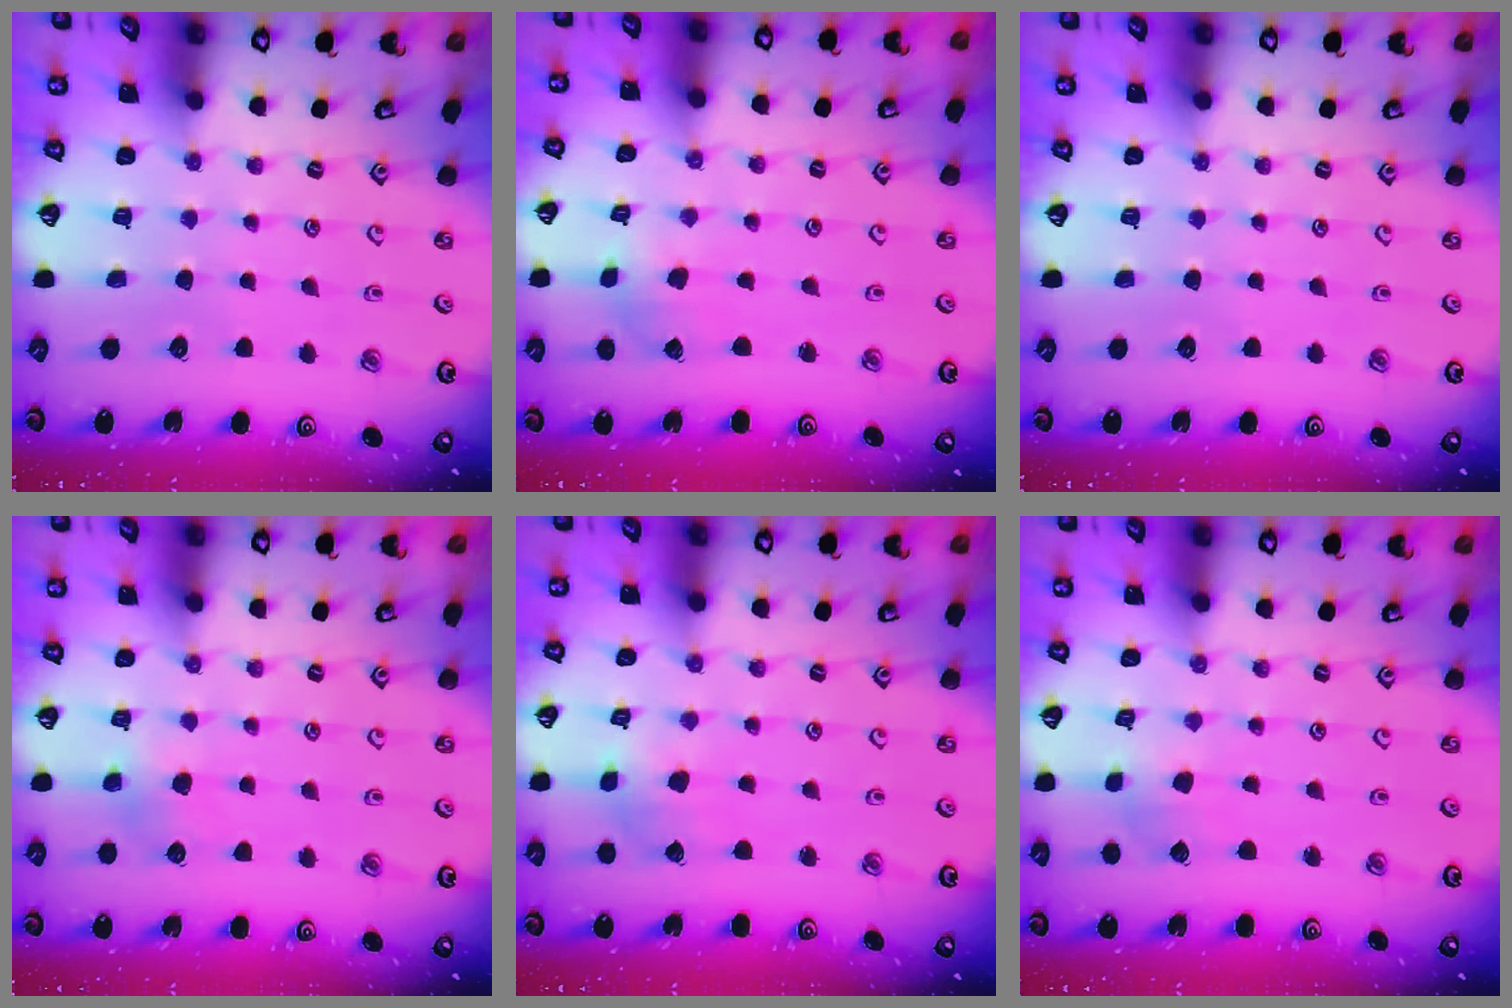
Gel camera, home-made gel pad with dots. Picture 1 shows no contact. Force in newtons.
{"total": 1.7, "press": 1.7, "slide": 0.3}
{"total": 0.0}
{"total": 4.2, "press": 4.2, "slide": 0.3}
{"total": 2.4, "press": 2.3, "slide": 0.5}
{"total": 2.6, "press": 2.6, "slide": 0.4}